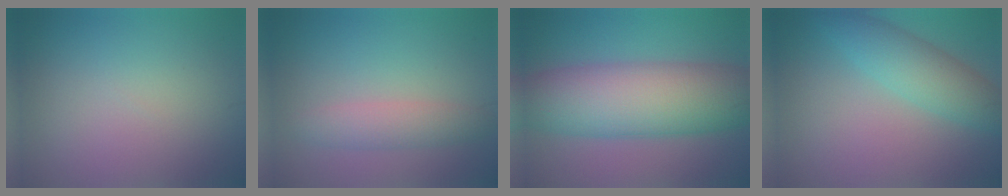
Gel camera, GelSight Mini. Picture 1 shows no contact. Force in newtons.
{"total": 2.6, "press": 2.6, "slide": 0.1}
{"total": 11.2, "press": 11.2, "slide": 0.4}
{"total": 4.5, "press": 4.5, "slide": 0.1}